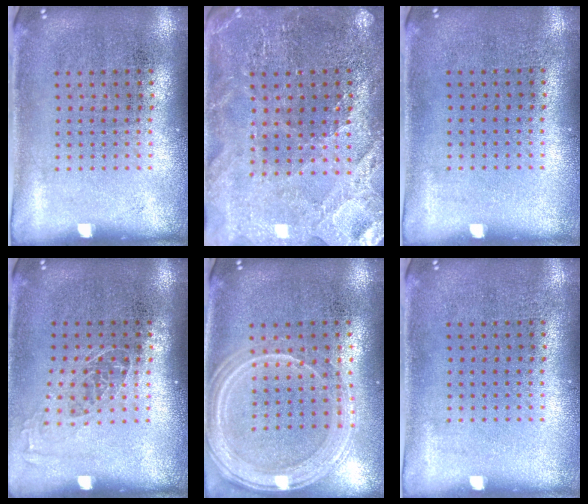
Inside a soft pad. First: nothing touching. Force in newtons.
{"total": 1.9, "press": 1.9, "slide": 0.3}
{"total": 0.0}
{"total": 1.0, "press": 0.9, "slide": 0.5}
{"total": 1.4, "press": 1.4, "slide": 0.2}
{"total": 0.0}